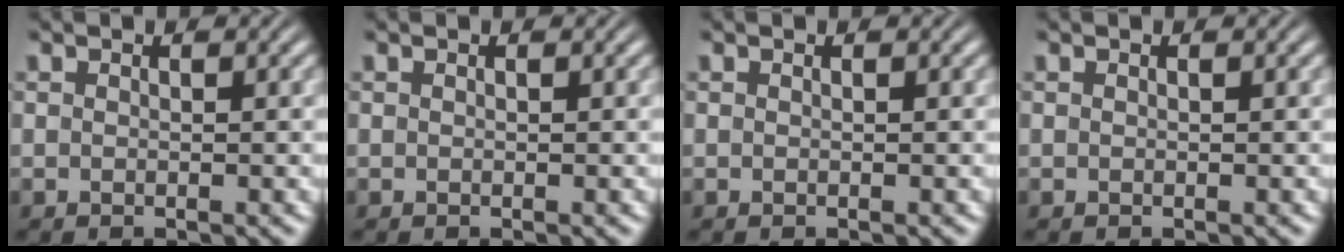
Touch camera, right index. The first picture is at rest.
{"total": 0.0}
{"total": 0.0}
{"total": 0.0}